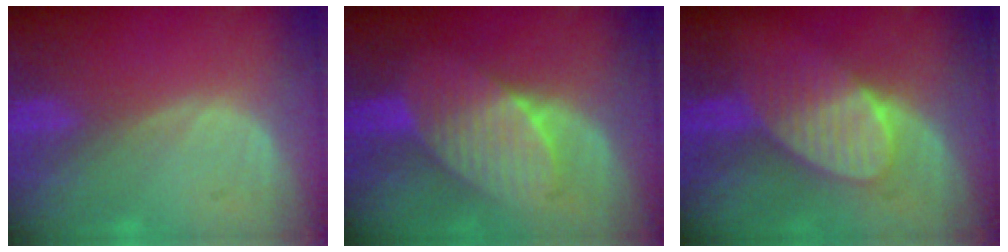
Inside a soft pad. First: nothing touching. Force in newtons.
{"total": 7.3, "press": 7.3, "slide": 1.0}
{"total": 7.0, "press": 7.0, "slide": 0.4}